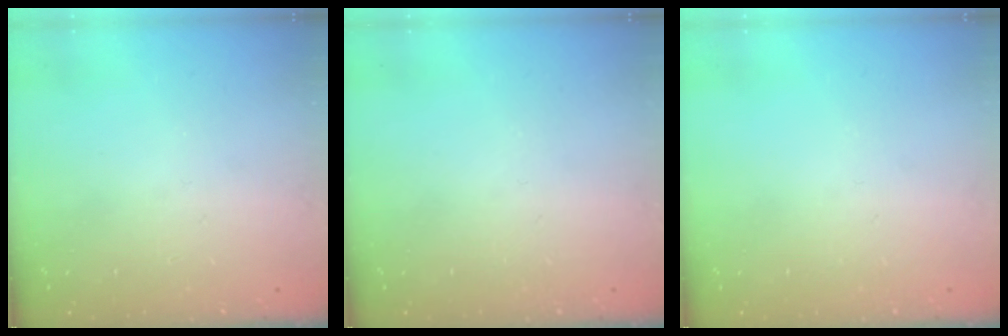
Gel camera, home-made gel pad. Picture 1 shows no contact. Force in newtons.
{"total": 0.0}
{"total": 0.0}